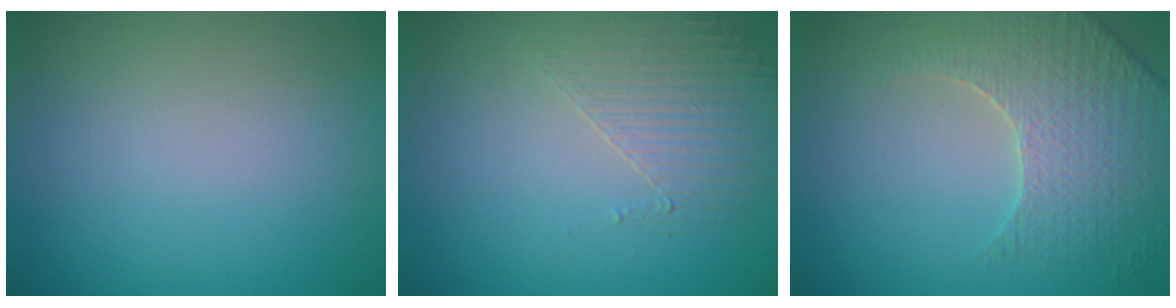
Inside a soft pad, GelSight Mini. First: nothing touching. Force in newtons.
{"total": 1.8, "press": 1.2, "slide": 1.3}
{"total": 4.4, "press": 4.3, "slide": 0.8}